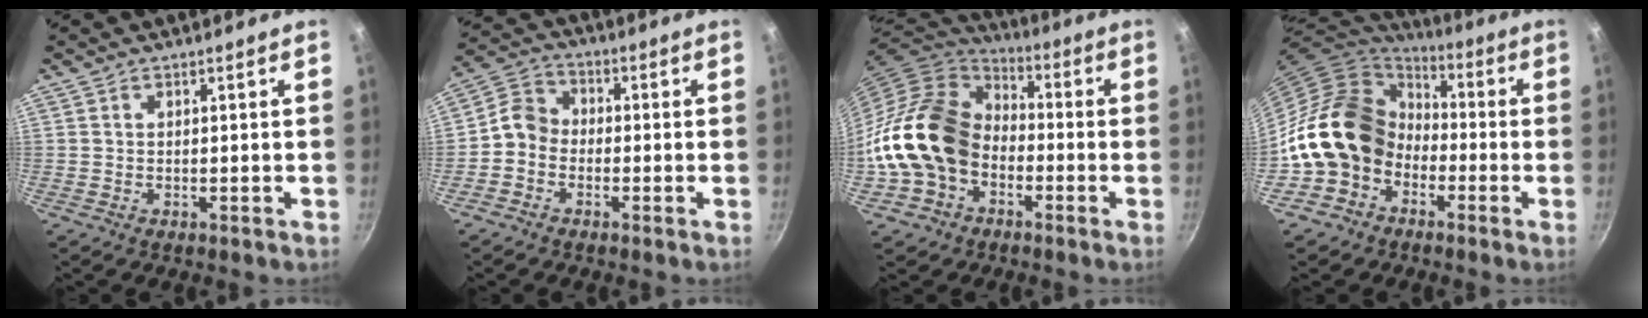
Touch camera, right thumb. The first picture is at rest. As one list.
[{"total": 6.1, "force": [-1.9, 5.1, 2.8], "torque": [-0.032, 0.029, -0.059]}, {"total": 18.5, "force": [-4.3, 14.1, 11.1], "torque": [-0.178, 0.058, -0.095]}, {"total": 16.5, "force": [-3.5, 13.6, 8.6], "torque": [-0.112, 0.049, -0.070]}]